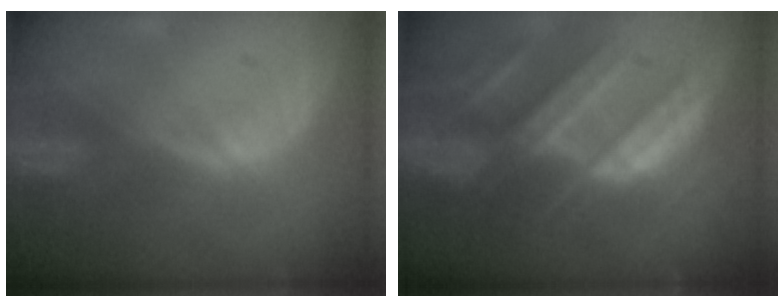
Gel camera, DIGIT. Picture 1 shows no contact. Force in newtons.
{"total": 10.6, "press": 9.3, "slide": 5.0}